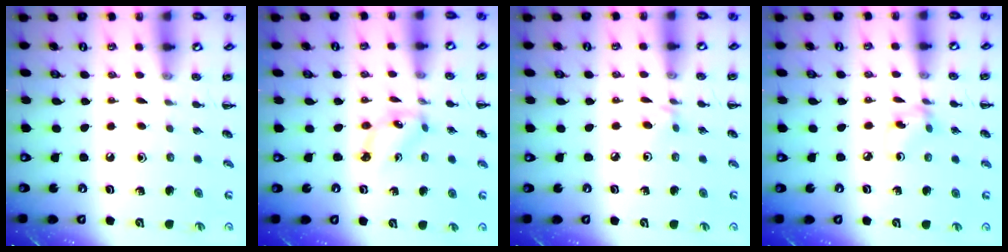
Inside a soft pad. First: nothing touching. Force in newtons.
{"total": 2.5, "press": 2.5, "slide": 0.6}
{"total": 2.7, "press": 2.5, "slide": 1.0}
{"total": 4.0, "press": 3.7, "slide": 1.4}